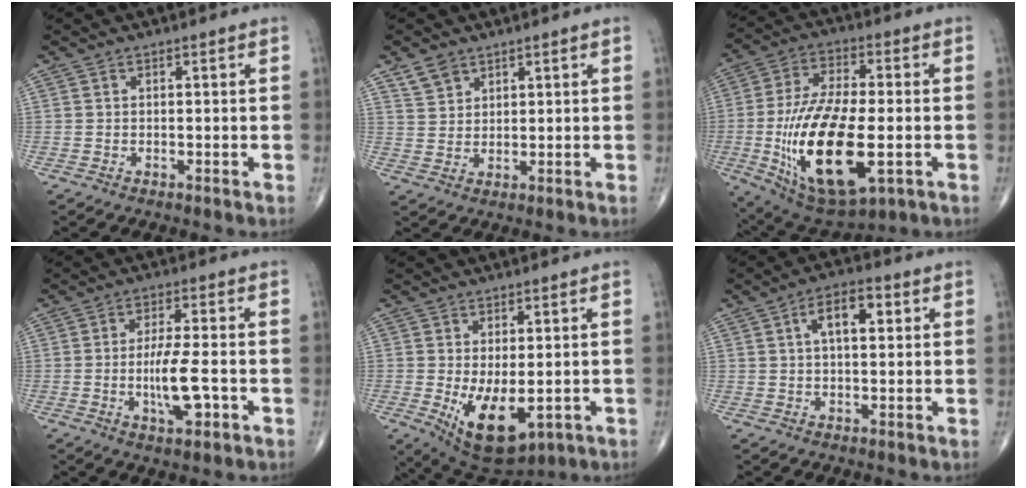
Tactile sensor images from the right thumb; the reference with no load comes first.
{"total": 4.0, "force": [2.8, 2.5, 1.2], "torque": [-0.011, -0.012, 0.059]}
{"total": 23.0, "force": [-4.6, 10.0, 20.1], "torque": [-0.393, -0.004, -0.061]}
{"total": 8.0, "force": [-1.8, 2.1, 7.5], "torque": [-0.137, 0.001, -0.029]}
{"total": 10.8, "force": [-2.3, 5.4, 9.1], "torque": [-0.141, -0.018, -0.017]}
{"total": 7.3, "force": [2.2, 3.5, 6.0], "torque": [-0.088, 0.010, 0.031]}